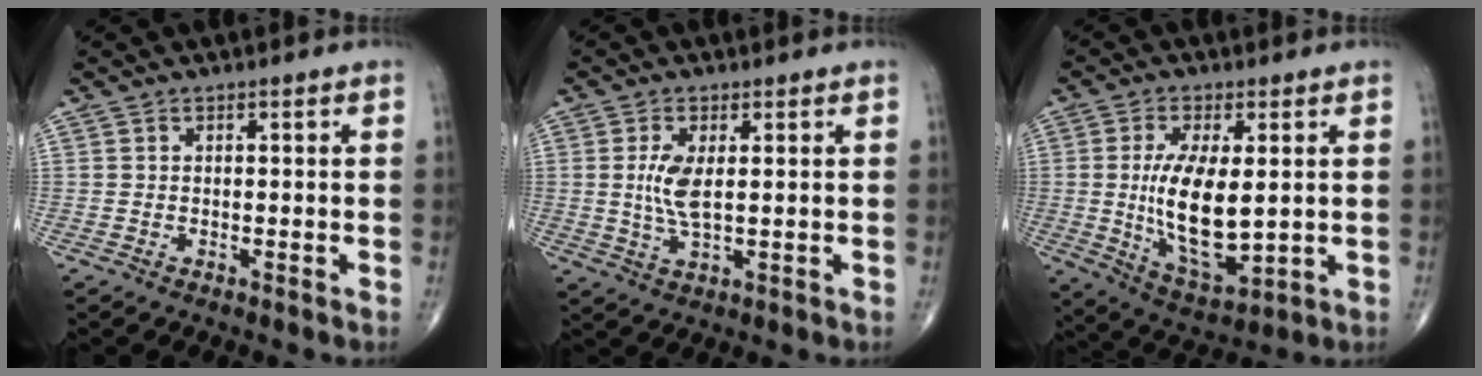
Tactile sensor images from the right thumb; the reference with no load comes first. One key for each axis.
{"total": 5.5, "fx": 0.8, "fy": 2.1, "fz": 5.0, "tx": -0.104, "ty": -0.009, "tz": 0.018}
{"total": 14.1, "fx": 0.5, "fy": 6.0, "fz": 12.8, "tx": -0.229, "ty": -0.023, "tz": 0.023}